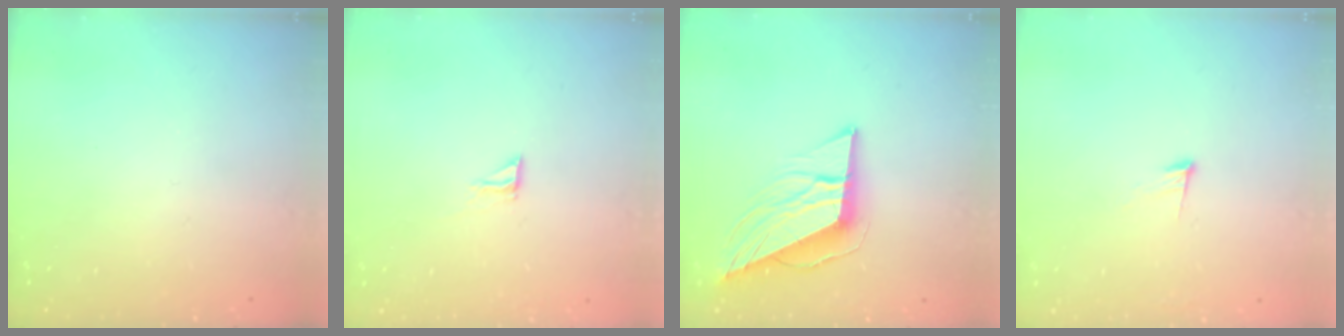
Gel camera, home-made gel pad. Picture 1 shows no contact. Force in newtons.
{"total": 4.6, "press": 4.5, "slide": 0.5}
{"total": 12.4, "press": 12.3, "slide": 1.5}
{"total": 8.9, "press": 8.8, "slide": 1.6}